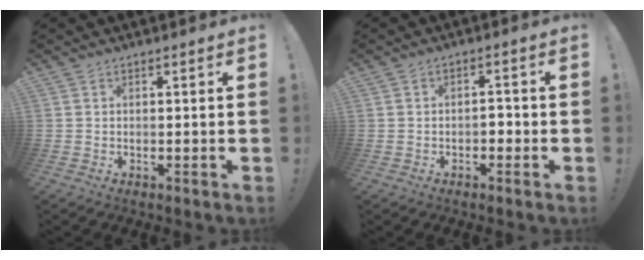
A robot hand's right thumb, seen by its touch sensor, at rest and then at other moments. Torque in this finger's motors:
{"motor_torque": [0.08, 0.12, 0.24, -0.28, 0.01]}